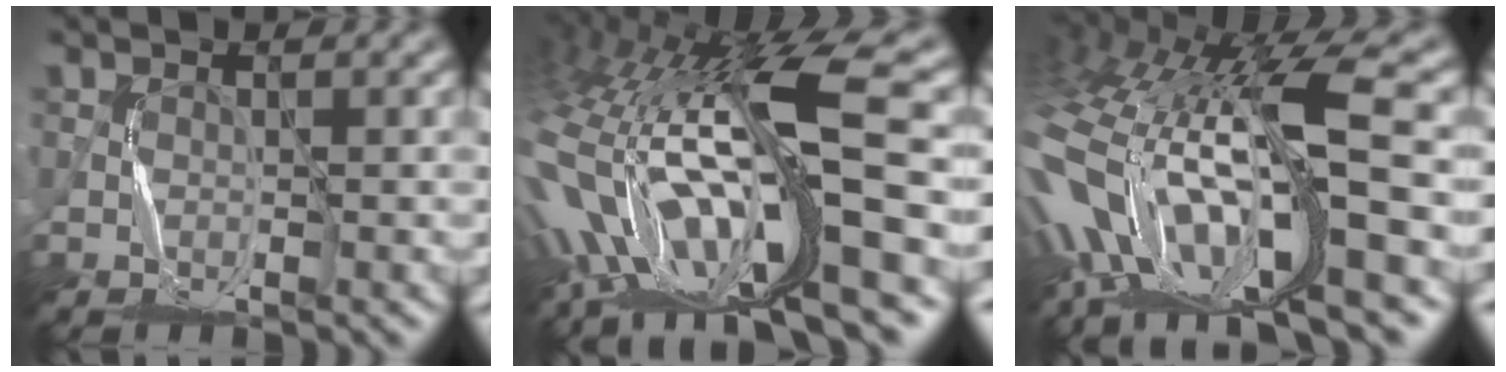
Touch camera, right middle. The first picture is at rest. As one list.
[{"total": 17.2, "force": [-0.8, 5.7, 16.2], "torque": [-0.315, -0.016, 0.001]}, {"total": 17.6, "force": [-3.8, 6.6, 15.8], "torque": [-0.321, -0.025, -0.052]}]